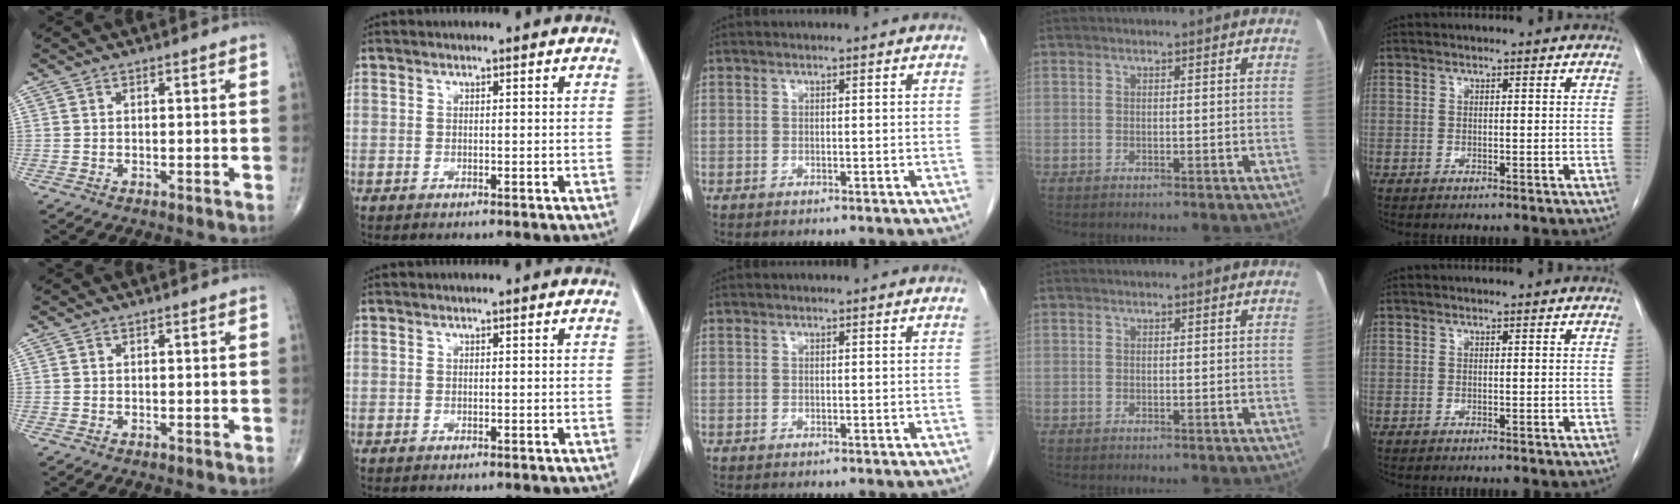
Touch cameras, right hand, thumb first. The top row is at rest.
{}